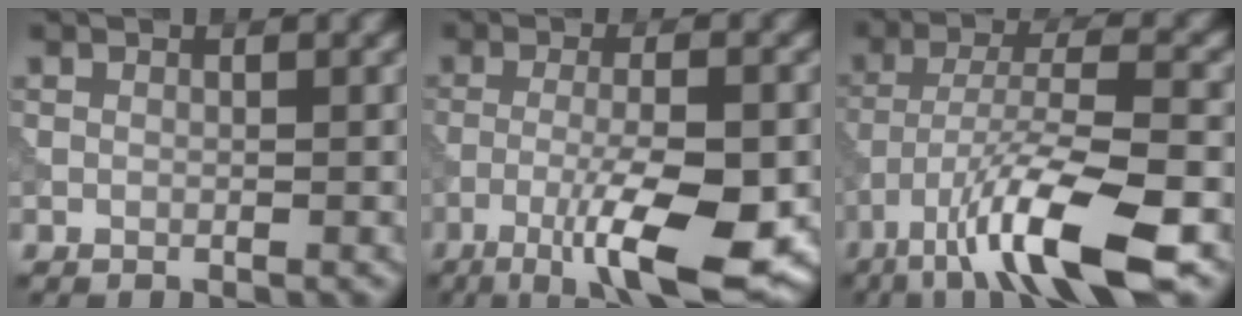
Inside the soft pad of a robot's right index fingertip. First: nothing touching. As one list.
[{"total": 8.9, "force": [-4.1, 1.8, 7.7], "torque": [-0.127, 0.001, -0.072]}, {"total": 10.3, "force": [-6.0, 2.0, 8.2], "torque": [-0.142, 0.006, -0.108]}]